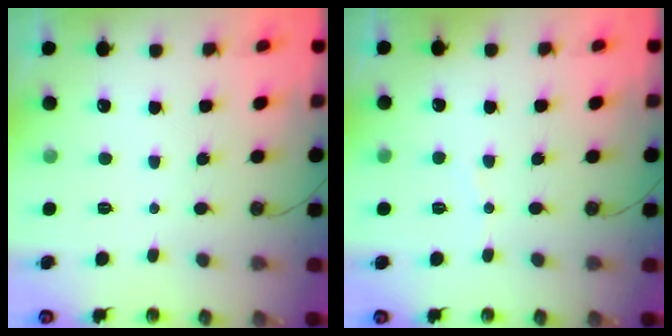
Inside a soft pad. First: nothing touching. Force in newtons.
{"total": 3.0, "press": 3.0, "slide": 0.4}